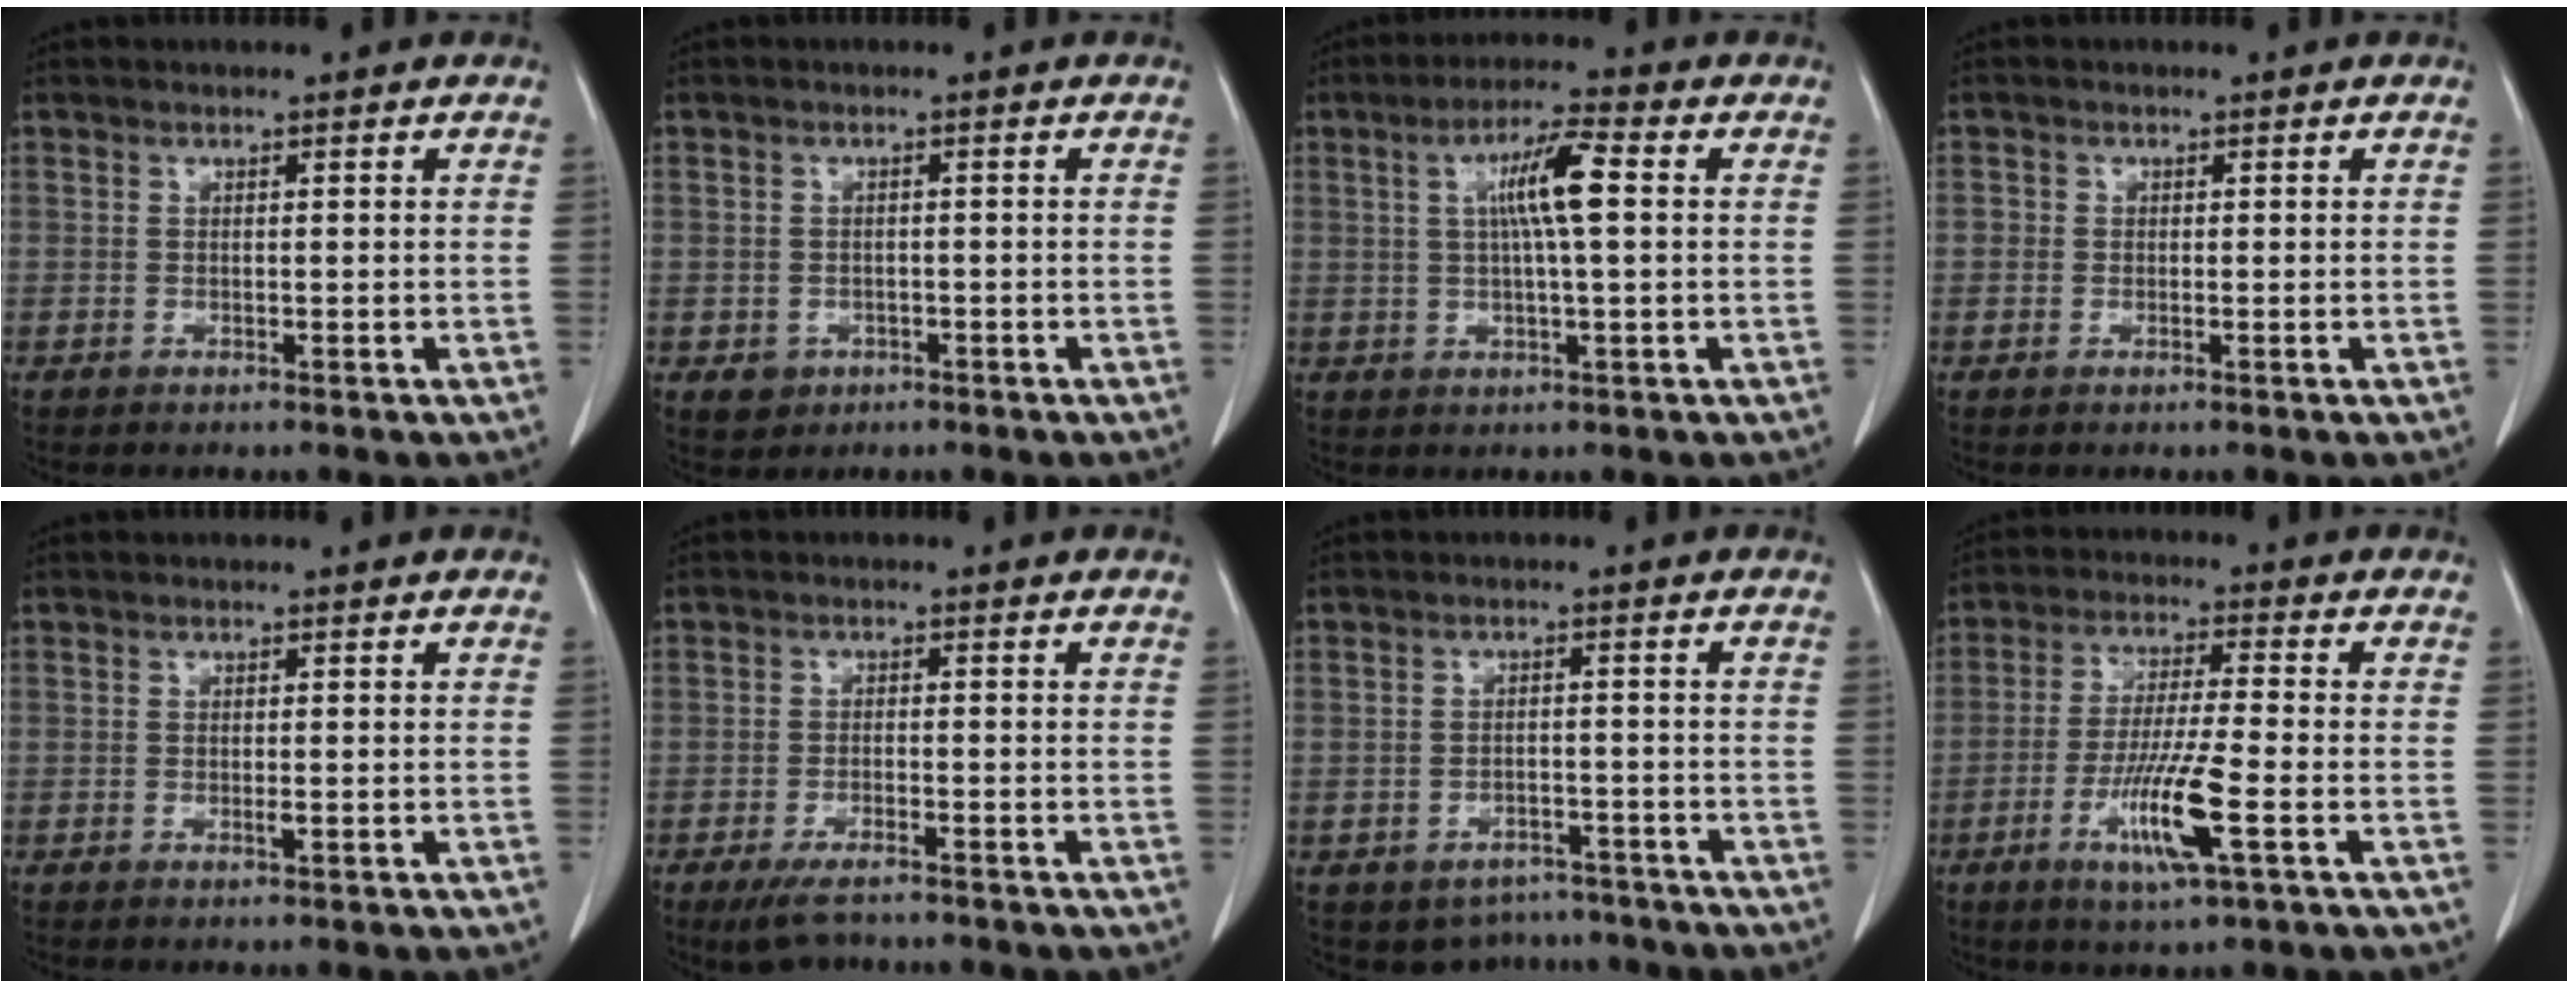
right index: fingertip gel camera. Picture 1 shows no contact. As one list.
[{"total": 2.8, "force": [-1.0, 2.5, 0.5], "torque": [0.000, 0.008, -0.007]}, {"total": 7.2, "force": [1.3, 0.4, 7.1], "torque": [-0.128, 0.008, 0.021]}, {"total": 1.1, "force": [0.0, 1.1, 0.3], "torque": [0.001, 0.003, -0.002]}, {"total": 0.6, "force": [-0.1, 0.1, 0.5], "torque": [-0.012, -0.001, -0.001]}, {"total": 4.8, "force": [-3.7, 1.3, 2.8], "torque": [-0.049, -0.007, -0.060]}, {"total": 6.3, "force": [-5.1, 3.6, 0.8], "torque": [0.005, 0.011, -0.066]}, {"total": 10.1, "force": [-3.7, 0.1, 9.4], "torque": [-0.184, -0.016, -0.070]}]